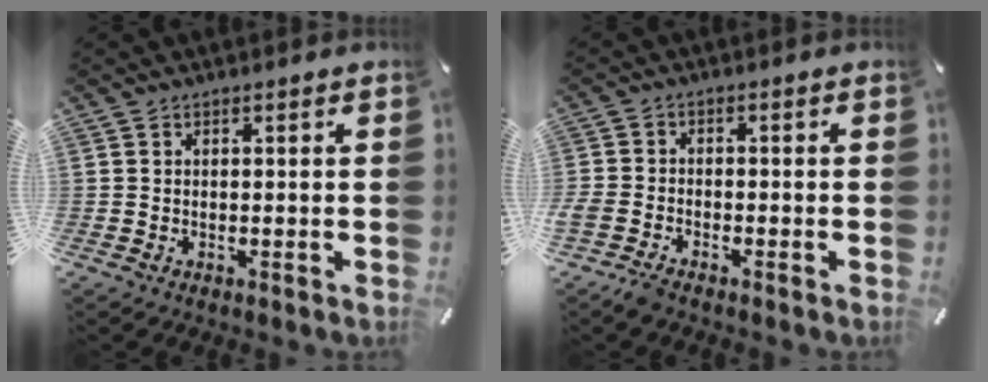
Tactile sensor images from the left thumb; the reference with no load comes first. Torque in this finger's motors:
{"motor_torque": [0.17, 0.56, 0.61, 0.36, 0.33]}